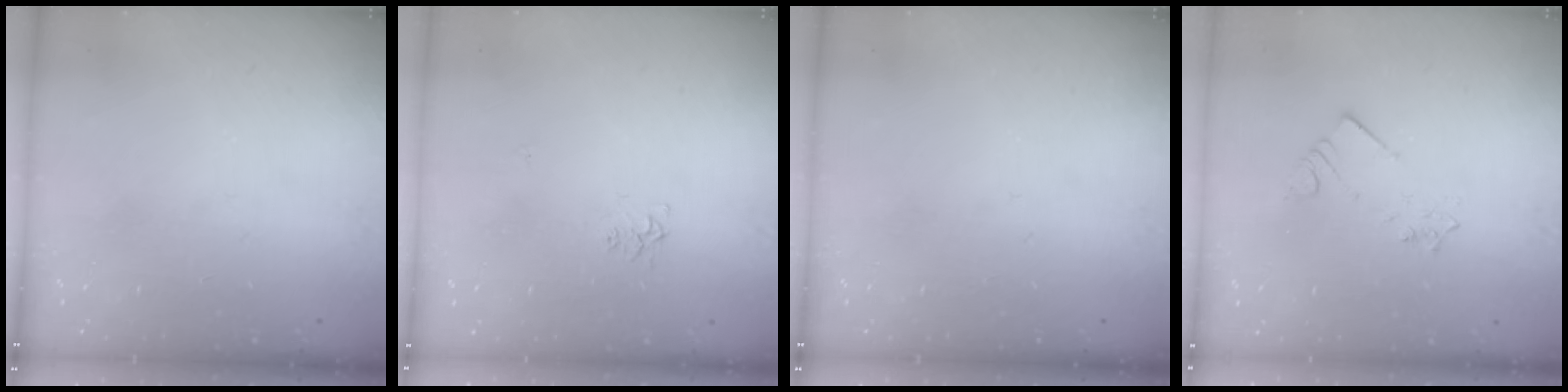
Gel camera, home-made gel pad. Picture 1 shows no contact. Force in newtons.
{"total": 4.7, "press": 4.6, "slide": 0.6}
{"total": 0.0}
{"total": 2.3, "press": 2.3, "slide": 0.3}